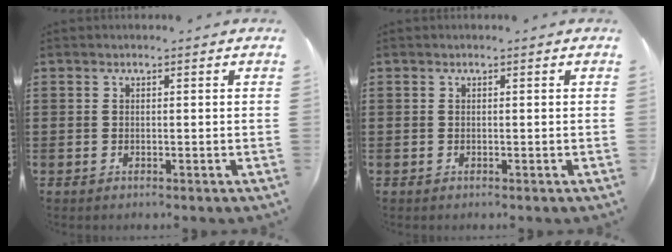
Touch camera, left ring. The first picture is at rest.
{"total": 0.0}